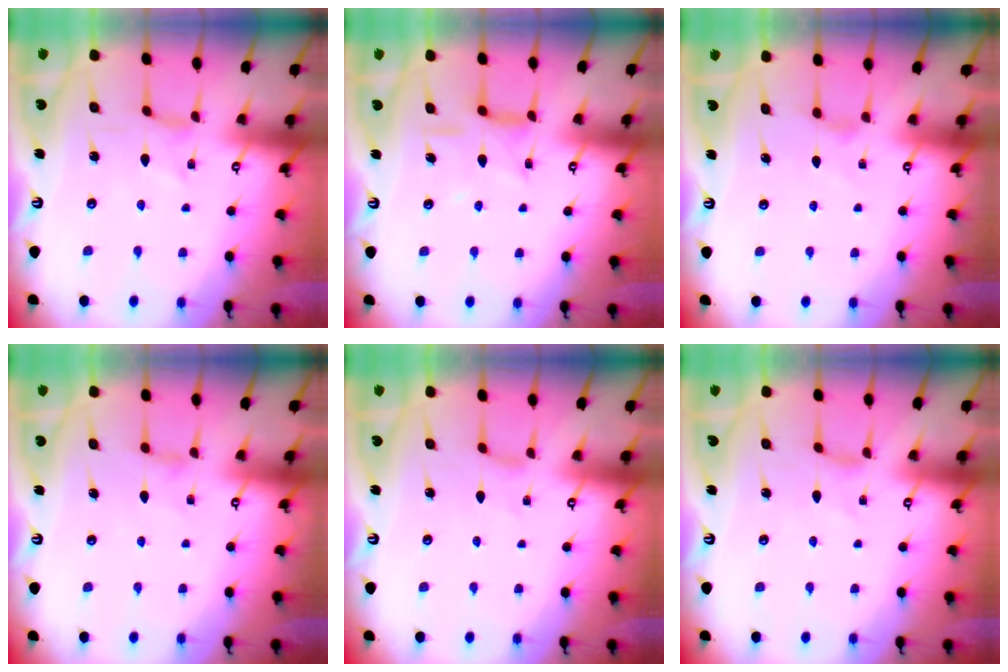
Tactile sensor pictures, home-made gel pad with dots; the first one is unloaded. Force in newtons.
{"total": 8.3, "press": 8.3, "slide": 0.8}
{"total": 2.4, "press": 2.3, "slide": 0.4}
{"total": 1.2, "press": 1.1, "slide": 0.3}
{"total": 1.1, "press": 1.0, "slide": 0.2}
{"total": 0.0}